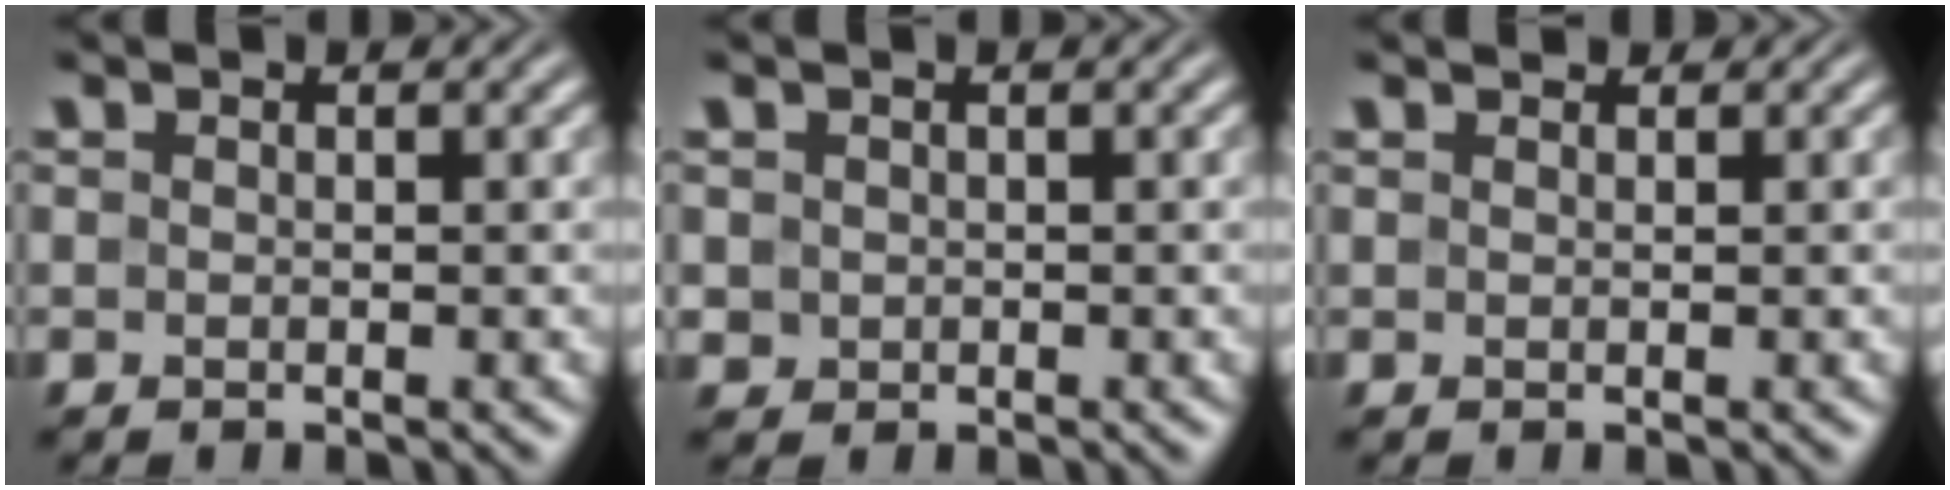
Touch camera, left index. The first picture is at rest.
{"total": 0.9, "force": [0.2, 0.9, 0.2], "torque": [-0.001, -0.003, 0.003]}
{"total": 1.1, "force": [1.1, 0.3, 0.3], "torque": [-0.011, -0.001, 0.010]}